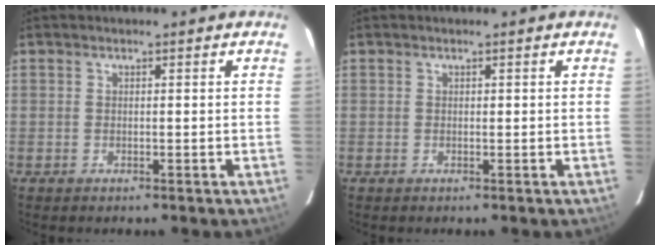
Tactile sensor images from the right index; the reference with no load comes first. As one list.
[{"total": 0.0}]